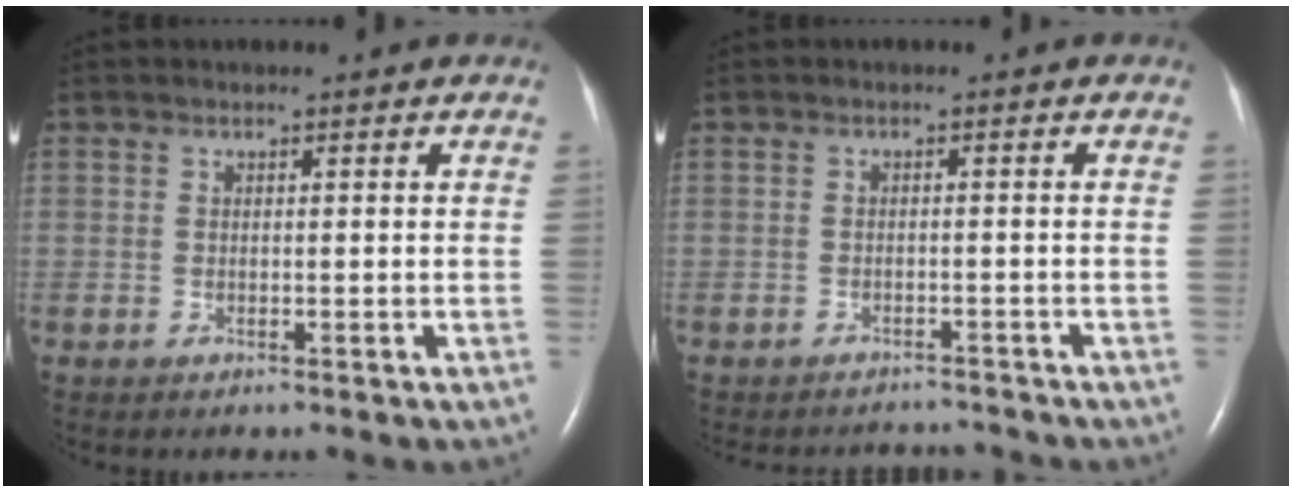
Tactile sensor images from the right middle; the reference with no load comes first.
{"total": 5.2, "force": [-5.1, 0.8, 0.2], "torque": [-0.002, -0.001, -0.067]}